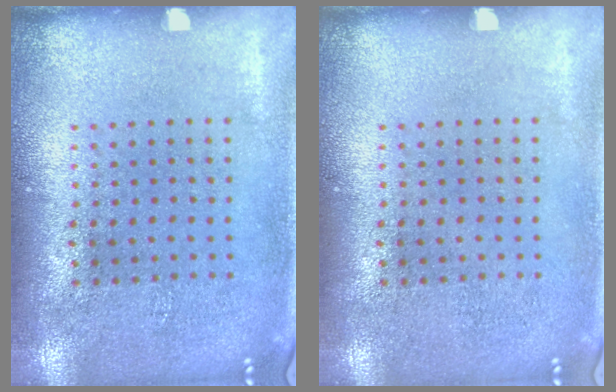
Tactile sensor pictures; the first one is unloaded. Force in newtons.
{"total": 0.0}